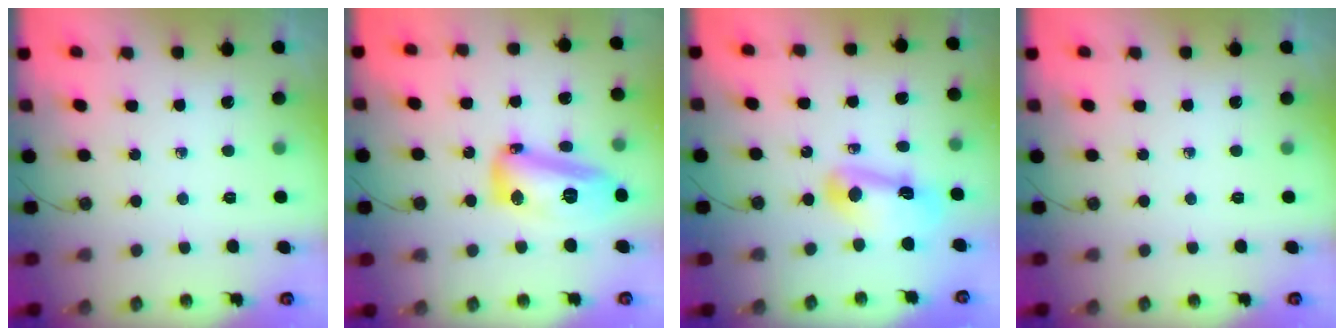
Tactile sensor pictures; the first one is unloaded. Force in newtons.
{"total": 15.3, "press": 15.2, "slide": 1.5}
{"total": 11.0, "press": 10.9, "slide": 1.1}
{"total": 0.0}